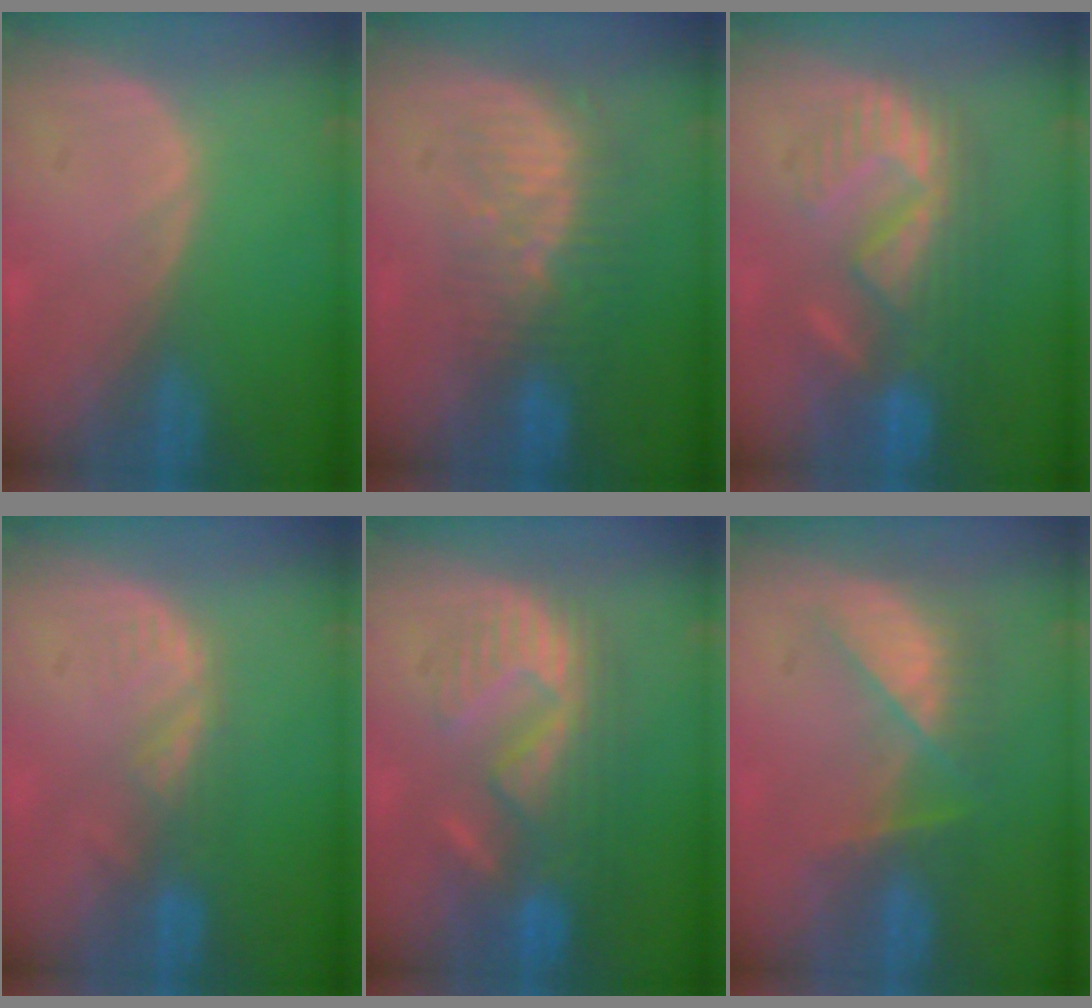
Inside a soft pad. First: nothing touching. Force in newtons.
{"total": 8.4, "press": 7.6, "slide": 3.7}
{"total": 9.3, "press": 9.0, "slide": 2.6}
{"total": 3.6, "press": 3.1, "slide": 1.8}
{"total": 9.2, "press": 9.1, "slide": 1.7}
{"total": 8.2, "press": 7.0, "slide": 4.3}